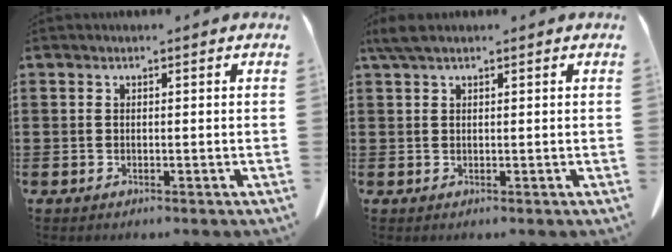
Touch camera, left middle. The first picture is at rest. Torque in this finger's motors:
{"motor_torque": [0.37, -0.16, 0.01, 0.05]}